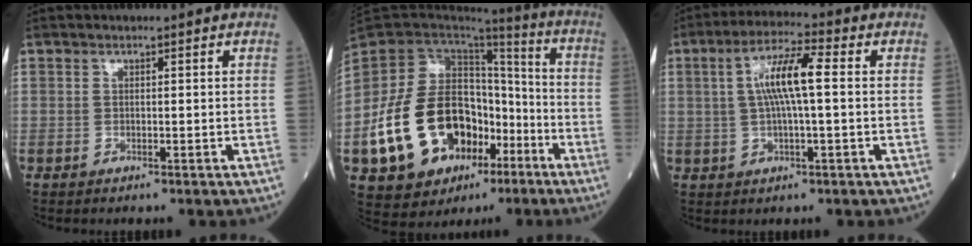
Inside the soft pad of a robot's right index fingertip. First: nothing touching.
{"total": 22.2, "force": [-7.6, 13.3, 16.1], "torque": [-0.314, 0.023, -0.114]}
{"total": 8.1, "force": [1.1, 0.9, 8.0], "torque": [-0.157, 0.014, 0.017]}